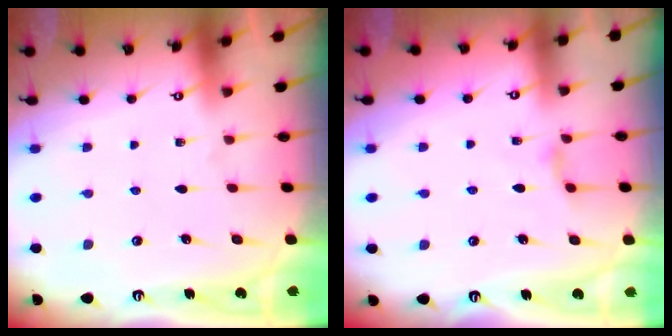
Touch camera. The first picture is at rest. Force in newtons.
{"total": 1.4, "press": 1.4, "slide": 0.4}